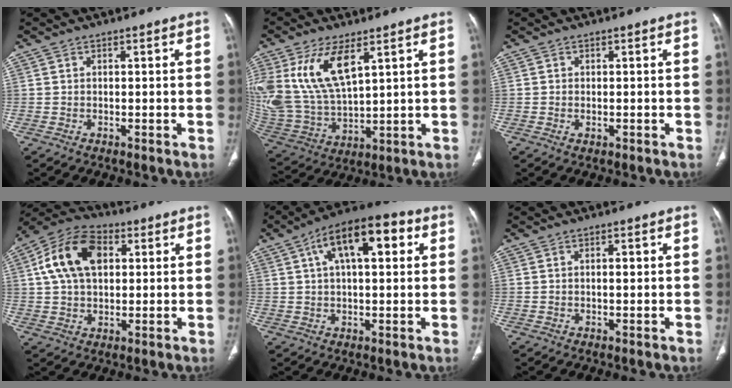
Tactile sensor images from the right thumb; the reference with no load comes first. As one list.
[{"total": 17.4, "force": [7.3, 8.3, 13.4], "torque": [-0.278, -0.025, 0.157]}, {"total": 0.9, "force": [-0.2, 0.6, 0.6], "torque": [-0.013, 0.002, -0.001]}, {"total": 14.2, "force": [3.6, 9.1, 10.3], "torque": [-0.179, 0.015, 0.057]}, {"total": 14.2, "force": [4.8, 6.3, 11.8], "torque": [-0.175, 0.024, 0.069]}, {"total": 1.5, "force": [0.3, 0.6, 1.4], "torque": [-0.024, 0.002, 0.006]}]